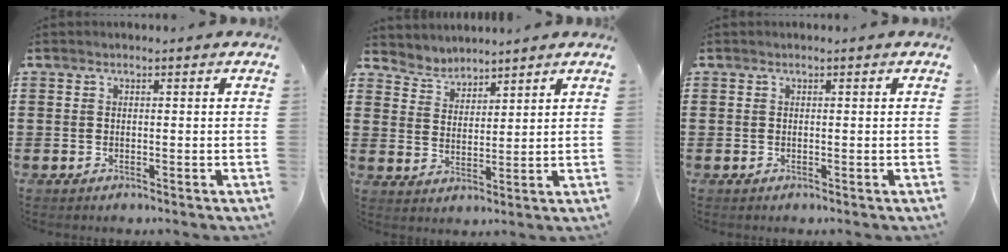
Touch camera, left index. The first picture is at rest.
{"total": 3.5, "force": [3.4, 1.0, -0.6], "torque": [-0.008, -0.012, 0.062]}
{"total": 0.0}